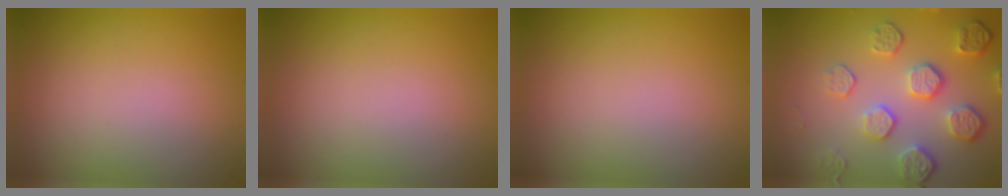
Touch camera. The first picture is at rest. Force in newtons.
{"total": 0.0}
{"total": 0.0}
{"total": 5.4, "press": 4.2, "slide": 3.3}